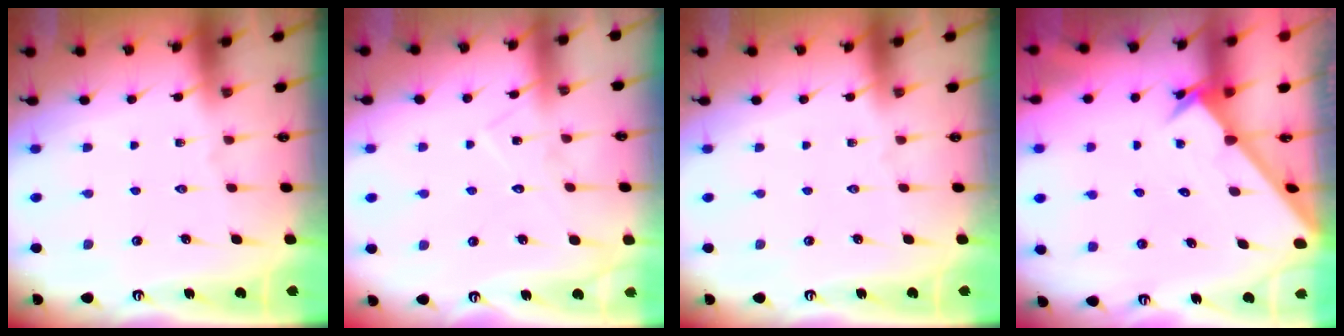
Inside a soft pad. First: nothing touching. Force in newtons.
{"total": 7.8, "press": 7.8, "slide": 0.6}
{"total": 0.0}
{"total": 2.8, "press": 2.8, "slide": 0.2}